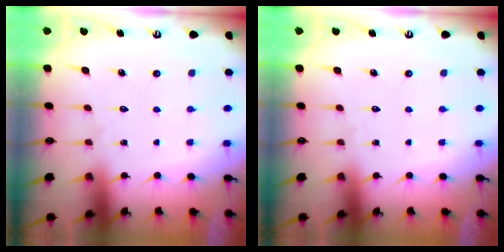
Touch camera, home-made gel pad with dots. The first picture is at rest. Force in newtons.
{"total": 0.0}